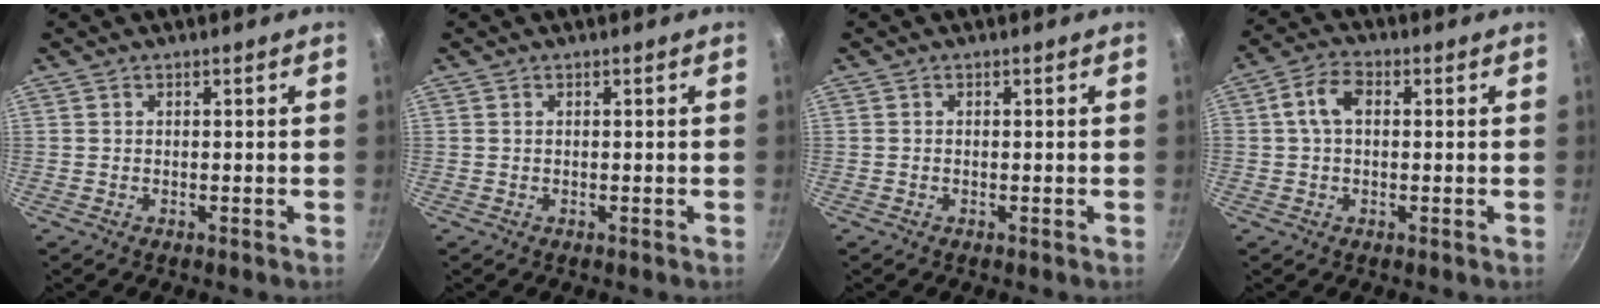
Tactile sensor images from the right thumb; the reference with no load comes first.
{"total": 0.0}
{"total": 0.0}
{"total": 6.0, "force": [1.0, 3.8, 4.6], "torque": [-0.089, 0.019, 0.010]}